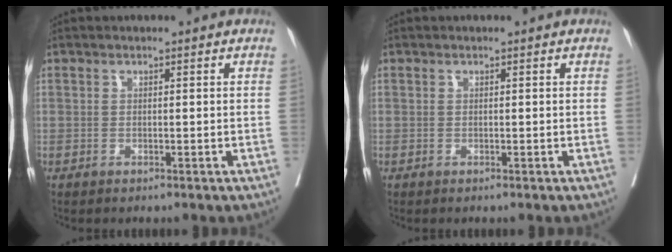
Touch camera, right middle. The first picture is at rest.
{"total": 0.0}